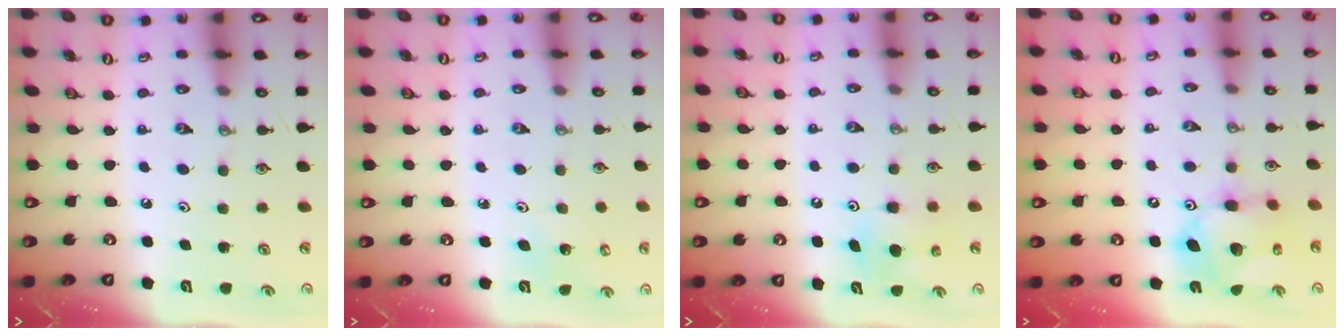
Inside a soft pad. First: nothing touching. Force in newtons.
{"total": 4.2, "press": 4.0, "slide": 1.1}
{"total": 6.9, "press": 6.8, "slide": 1.3}
{"total": 14.2, "press": 14.1, "slide": 1.3}